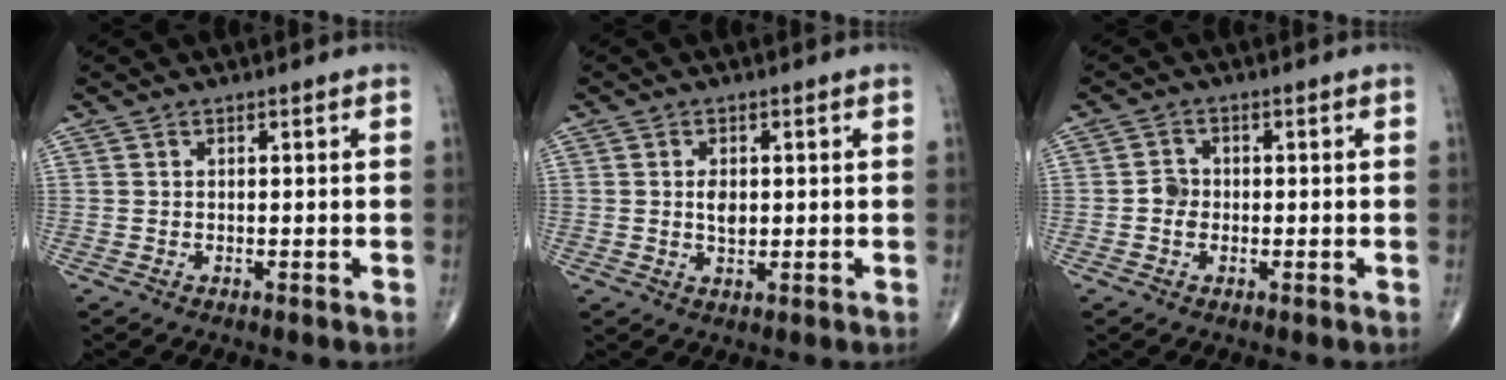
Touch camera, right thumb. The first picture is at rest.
{"total": 2.9, "force": [0.3, 1.8, 2.3], "torque": [-0.033, -0.003, 0.006]}
{"total": 2.5, "force": [-0.5, 2.2, 1.1], "torque": [-0.007, 0.007, -0.013]}